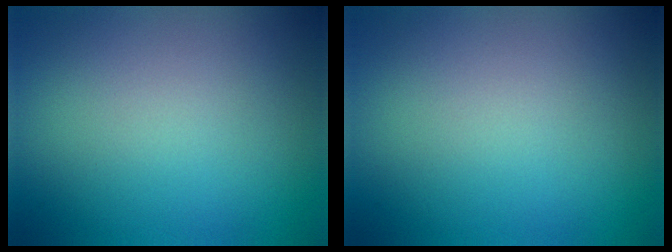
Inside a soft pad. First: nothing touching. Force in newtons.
{"total": 0.0}